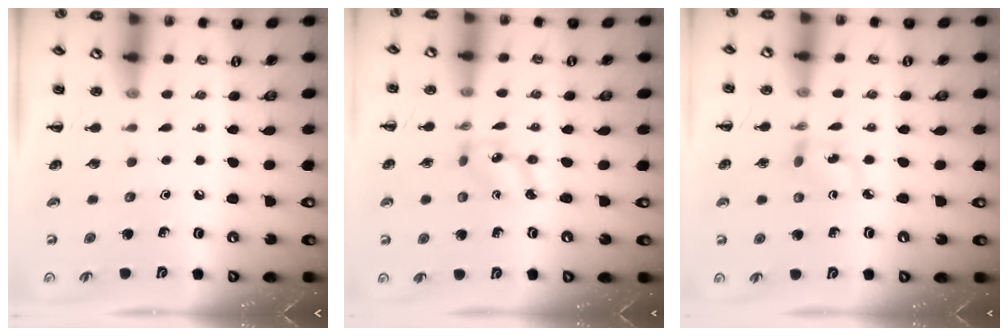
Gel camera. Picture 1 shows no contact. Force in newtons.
{"total": 2.8, "press": 2.7, "slide": 0.7}
{"total": 3.5, "press": 3.3, "slide": 1.0}